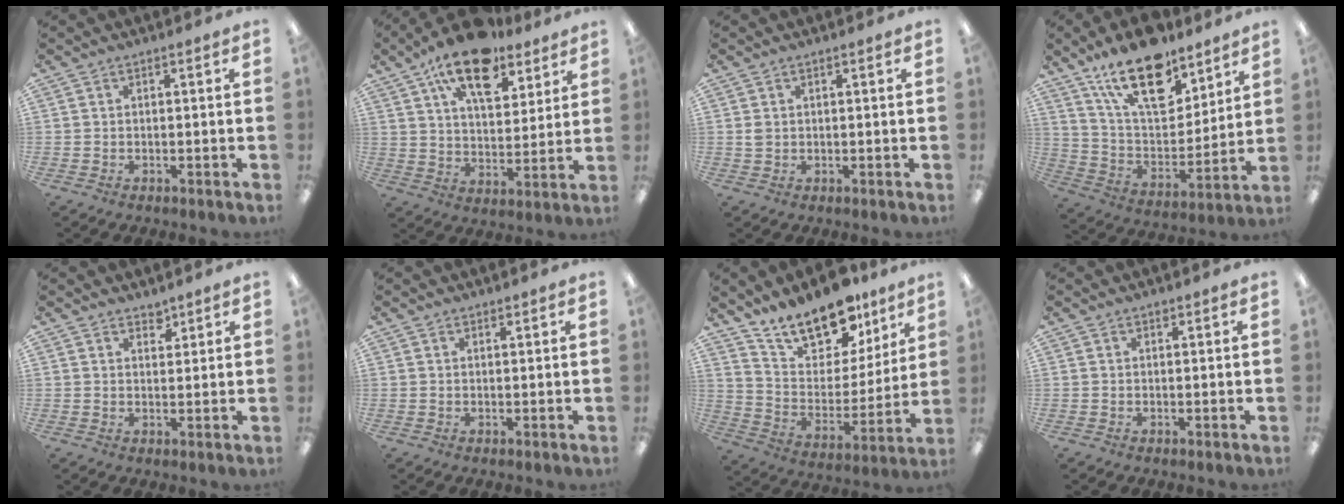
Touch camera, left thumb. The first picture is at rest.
{"total": 17.1, "force": [11.9, 7.7, 9.6], "torque": [-0.153, -0.056, 0.205]}
{"total": 1.5, "force": [0.5, 1.0, 1.0], "torque": [-0.020, 0.004, 0.008]}
{"total": 21.0, "force": [14.0, 9.5, 12.3], "torque": [-0.203, -0.077, 0.246]}
{"total": 2.5, "force": [2.2, 1.0, 0.5], "torque": [0.005, -0.015, 0.038]}
{"total": 0.8, "force": [0.7, 0.3, 0.2], "torque": [-0.005, 0.000, 0.014]}
{"total": 18.1, "force": [14.4, 8.4, 7.0], "torque": [-0.119, -0.102, 0.257]}
{"total": 0.7, "force": [0.6, 0.3, 0.3], "torque": [-0.006, 0.002, 0.010]}